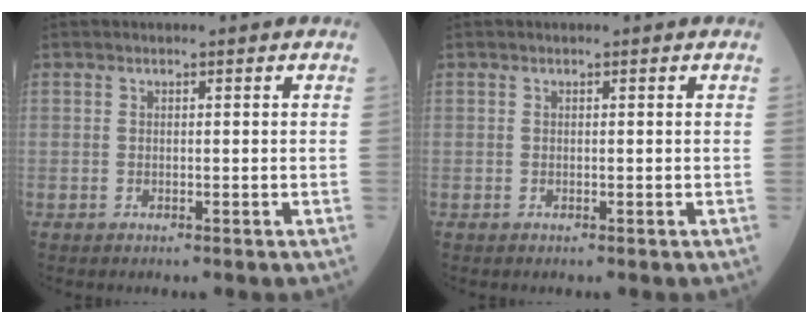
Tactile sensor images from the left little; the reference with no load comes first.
{"total": 0.0}